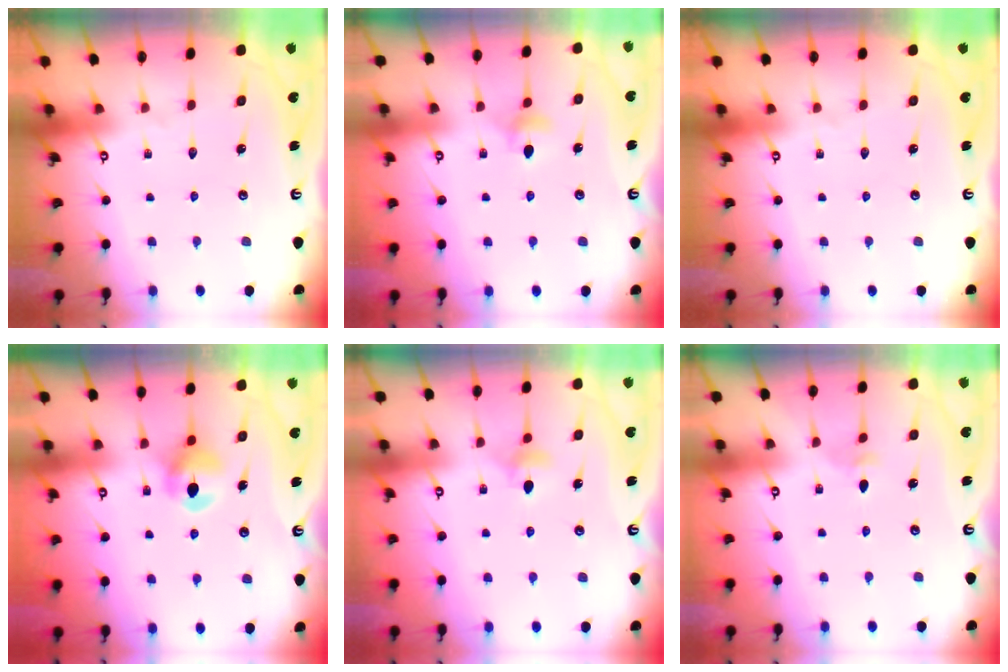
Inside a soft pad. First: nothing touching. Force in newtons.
{"total": 3.8, "press": 3.7, "slide": 0.9}
{"total": 0.0}
{"total": 7.5, "press": 7.4, "slide": 0.5}
{"total": 4.0, "press": 3.9, "slide": 0.8}
{"total": 2.3, "press": 2.2, "slide": 0.8}